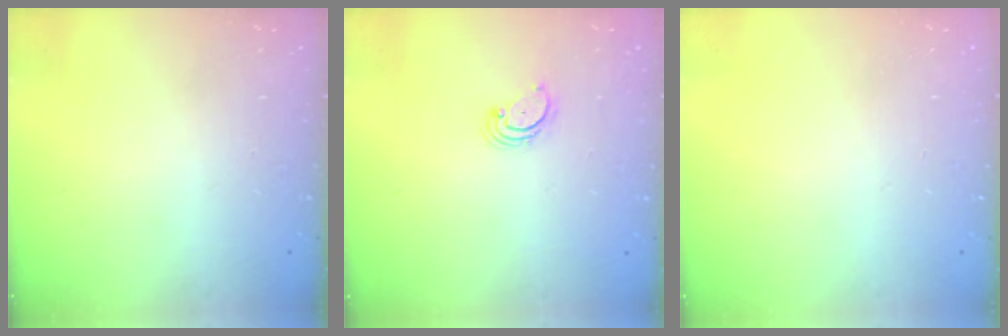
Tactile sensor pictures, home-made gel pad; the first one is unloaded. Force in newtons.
{"total": 2.7, "press": 2.7, "slide": 0.3}
{"total": 0.0}